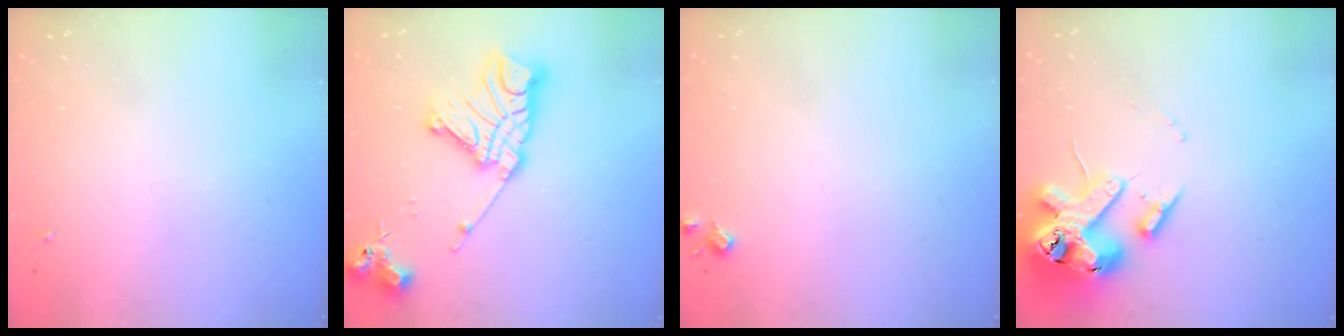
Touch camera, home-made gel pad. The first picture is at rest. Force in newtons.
{"total": 19.3, "press": 19.2, "slide": 1.8}
{"total": 5.7, "press": 5.6, "slide": 0.9}
{"total": 18.6, "press": 18.4, "slide": 2.8}